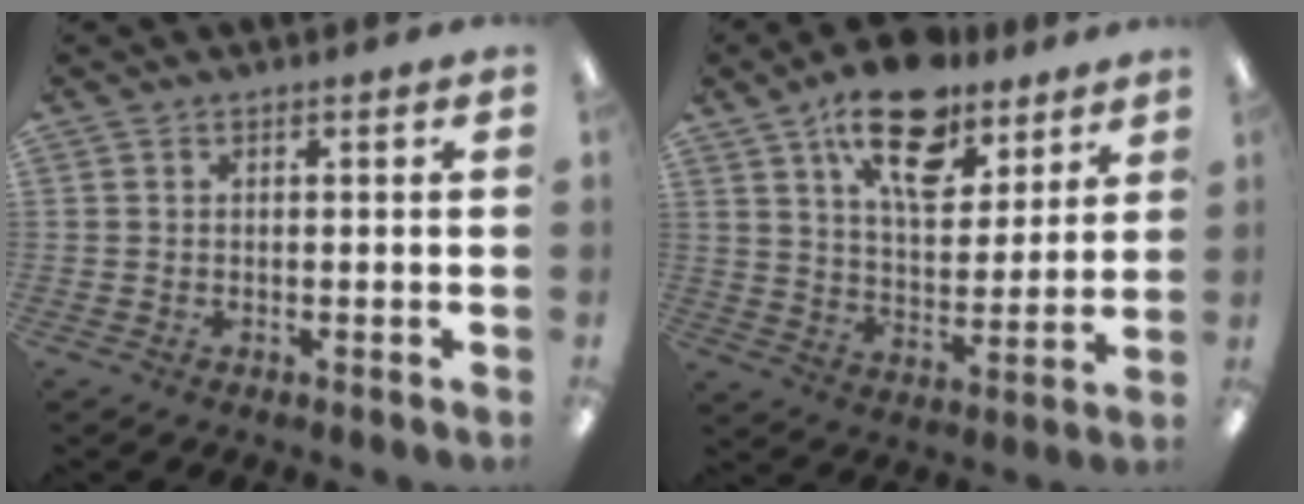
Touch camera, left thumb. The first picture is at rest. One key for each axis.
{"total": 18.0, "fx": 11.9, "fy": 8.6, "fz": 10.4, "tx": -0.162, "ty": -0.054, "tz": 0.203}